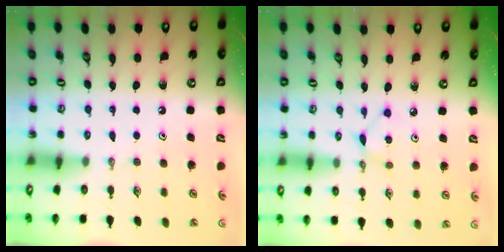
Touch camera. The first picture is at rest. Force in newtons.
{"total": 2.9, "press": 2.9, "slide": 0.3}